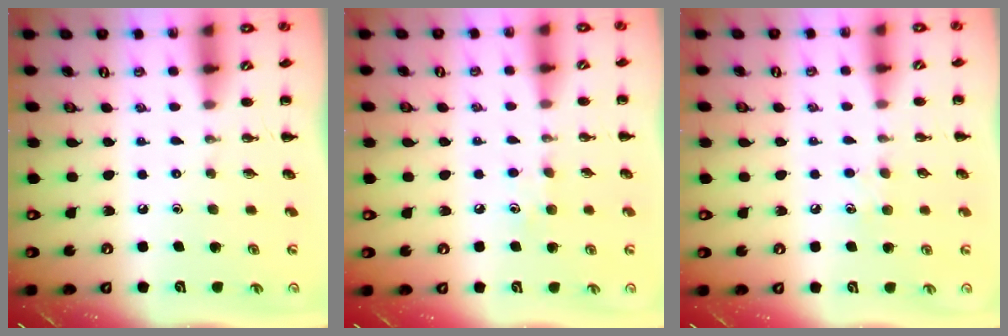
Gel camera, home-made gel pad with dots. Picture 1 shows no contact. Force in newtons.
{"total": 6.3, "press": 6.1, "slide": 1.4}
{"total": 5.0, "press": 4.8, "slide": 1.4}